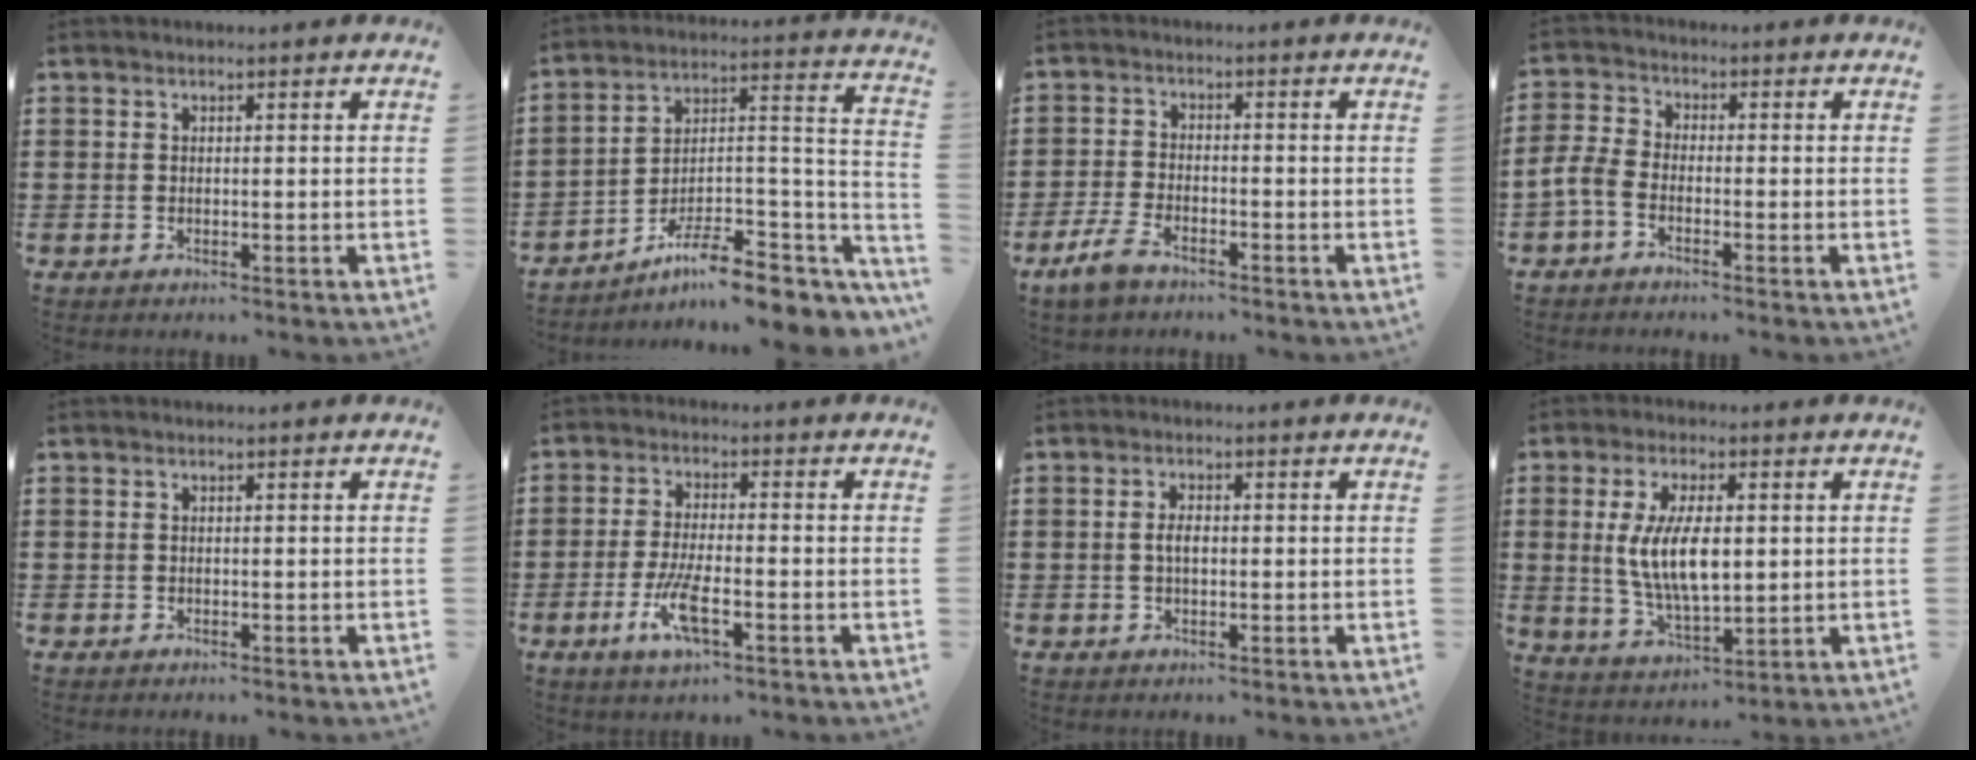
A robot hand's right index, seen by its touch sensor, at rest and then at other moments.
{"total": 9.7, "force": [-7.3, 2.8, 5.7], "torque": [-0.090, 0.010, -0.137]}
{"total": 3.9, "force": [-2.8, 1.4, 2.3], "torque": [-0.059, 0.003, -0.058]}
{"total": 3.4, "force": [-2.4, 1.3, 2.1], "torque": [-0.064, -0.003, -0.054]}
{"total": 0.0}
{"total": 6.3, "force": [-2.7, 1.4, 5.6], "torque": [-0.125, -0.015, -0.051]}
{"total": 2.3, "force": [0.0, 1.0, 2.0], "torque": [-0.040, 0.004, -0.002]}
{"total": 9.1, "force": [0.9, 3.9, 8.2], "torque": [-0.177, 0.001, 0.012]}